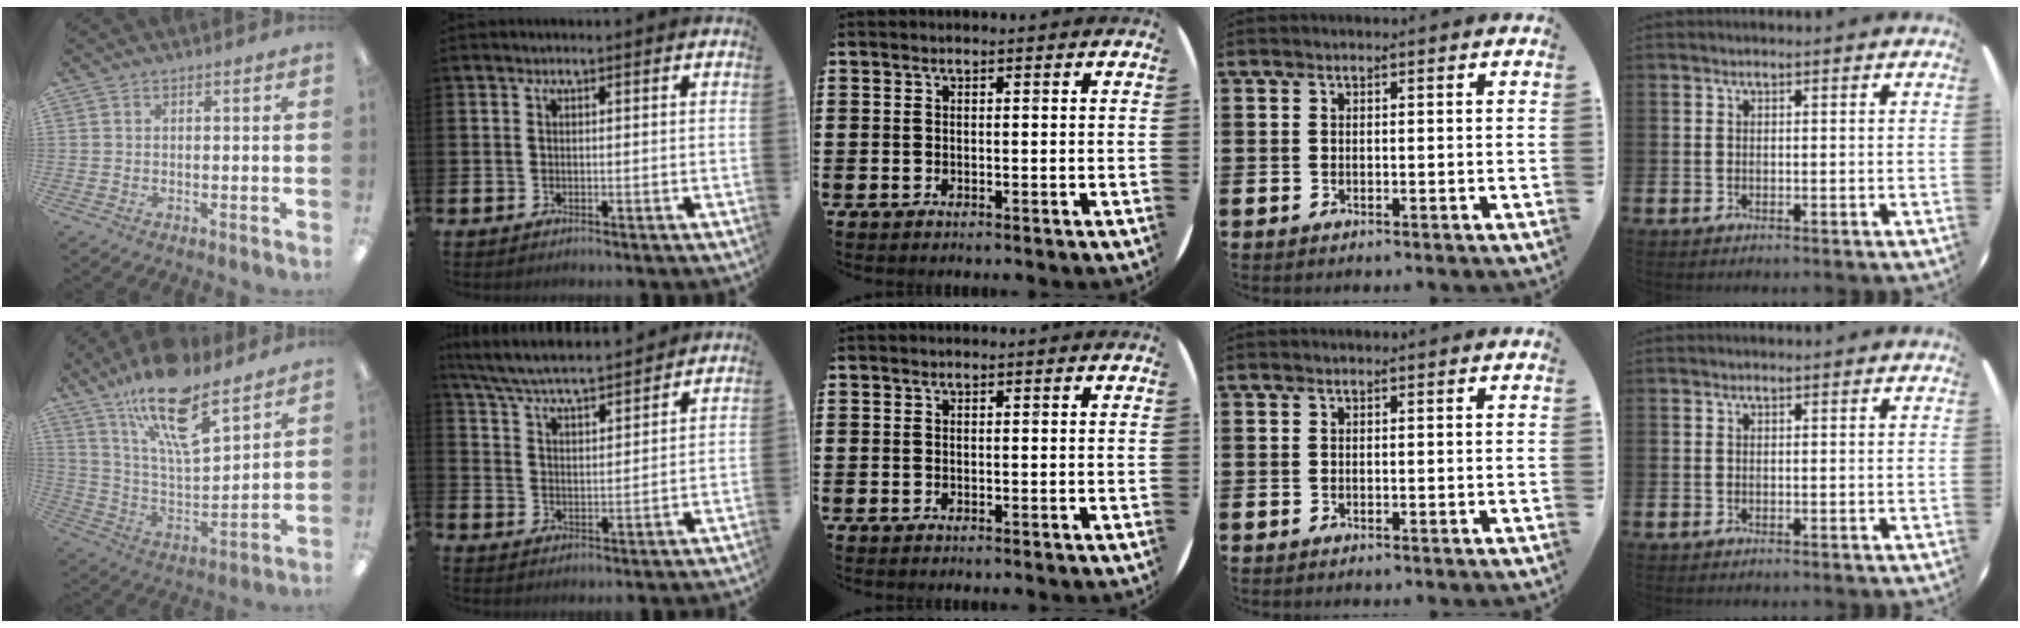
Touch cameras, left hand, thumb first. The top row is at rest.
{"thumb": {"total": 19.6, "force": [13.4, 7.0, 12.6], "torque": [-0.212, -0.074, 0.227]}, "index": {"total": 6.5, "force": [6.4, 0.4, 1.4], "torque": [-0.055, -0.040, 0.113]}}